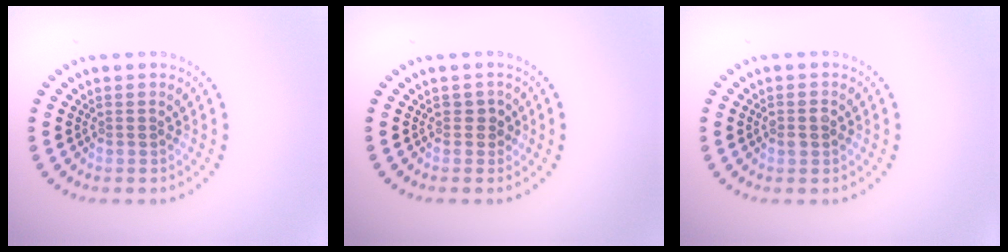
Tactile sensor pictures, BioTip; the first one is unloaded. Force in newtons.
{"total": 1.1, "press": 1.0, "slide": 0.6}
{"total": 1.2, "press": 1.2, "slide": 0.1}